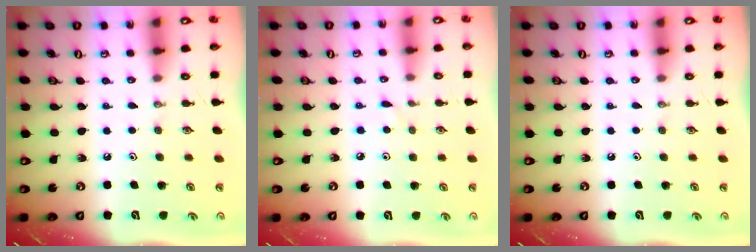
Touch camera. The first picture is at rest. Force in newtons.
{"total": 2.6, "press": 2.6, "slide": 0.3}
{"total": 0.0}